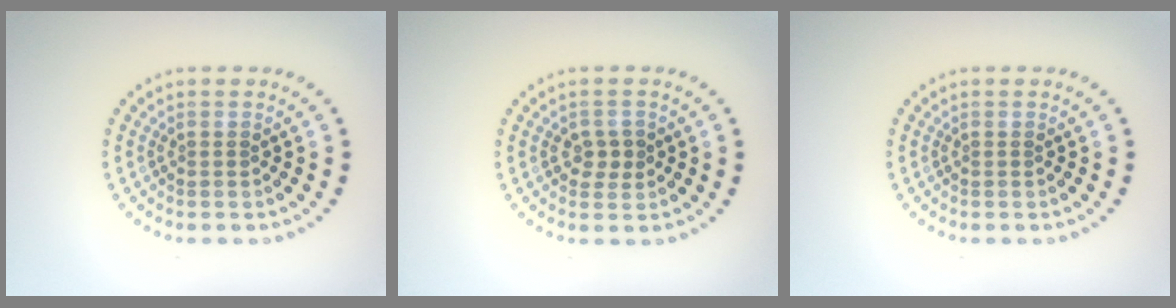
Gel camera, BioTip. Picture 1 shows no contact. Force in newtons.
{"total": 1.9, "press": 1.8, "slide": 0.4}
{"total": 0.0}